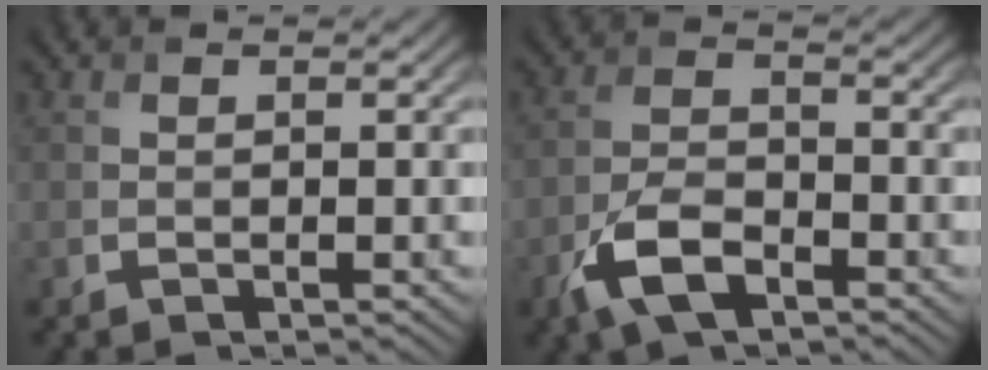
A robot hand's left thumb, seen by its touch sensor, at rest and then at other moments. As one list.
[{"total": 6.4, "force": [-3.6, 3.0, 4.4], "torque": [-0.094, -0.004, -0.082]}]